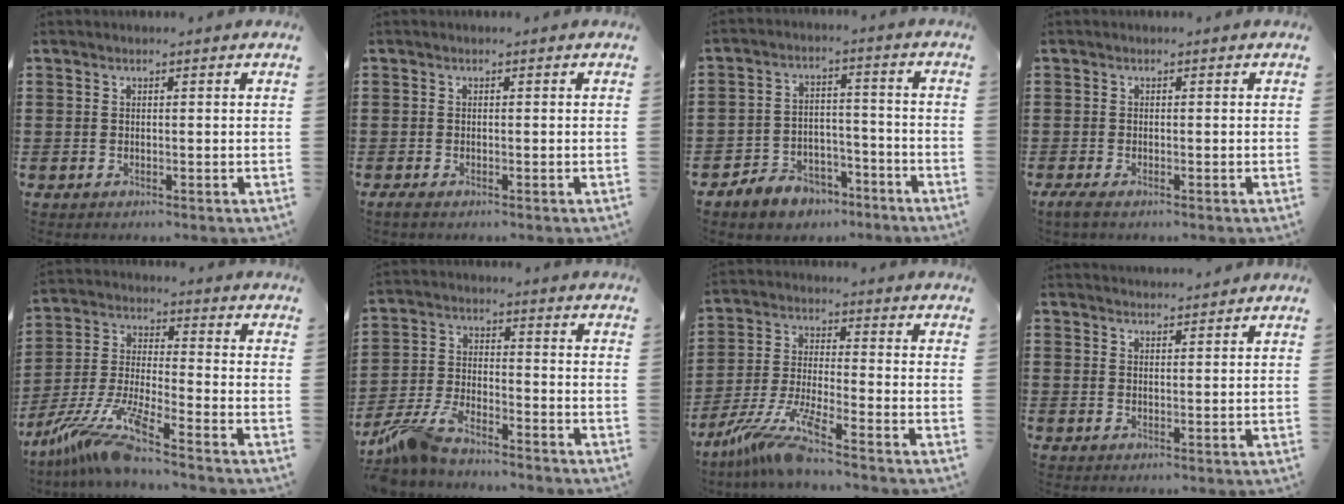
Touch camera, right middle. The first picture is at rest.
{"total": 0.8, "force": [-0.7, 0.3, 0.3], "torque": [-0.010, -0.003, -0.014]}
{"total": 5.6, "force": [-5.0, 2.4, 0.4], "torque": [-0.012, 0.022, -0.099]}
{"total": 1.4, "force": [-1.0, 0.4, 0.9], "torque": [-0.027, -0.004, -0.022]}
{"total": 9.9, "force": [-8.0, -0.2, 5.8], "torque": [-0.142, -0.015, -0.168]}
{"total": 7.2, "force": [-6.6, 1.2, 2.7], "torque": [-0.074, 0.000, -0.133]}
{"total": 8.4, "force": [-6.7, -0.3, 5.0], "torque": [-0.120, -0.019, -0.138]}
{"total": 1.9, "force": [1.9, 0.0, 0.0], "torque": [-0.006, 0.001, 0.037]}